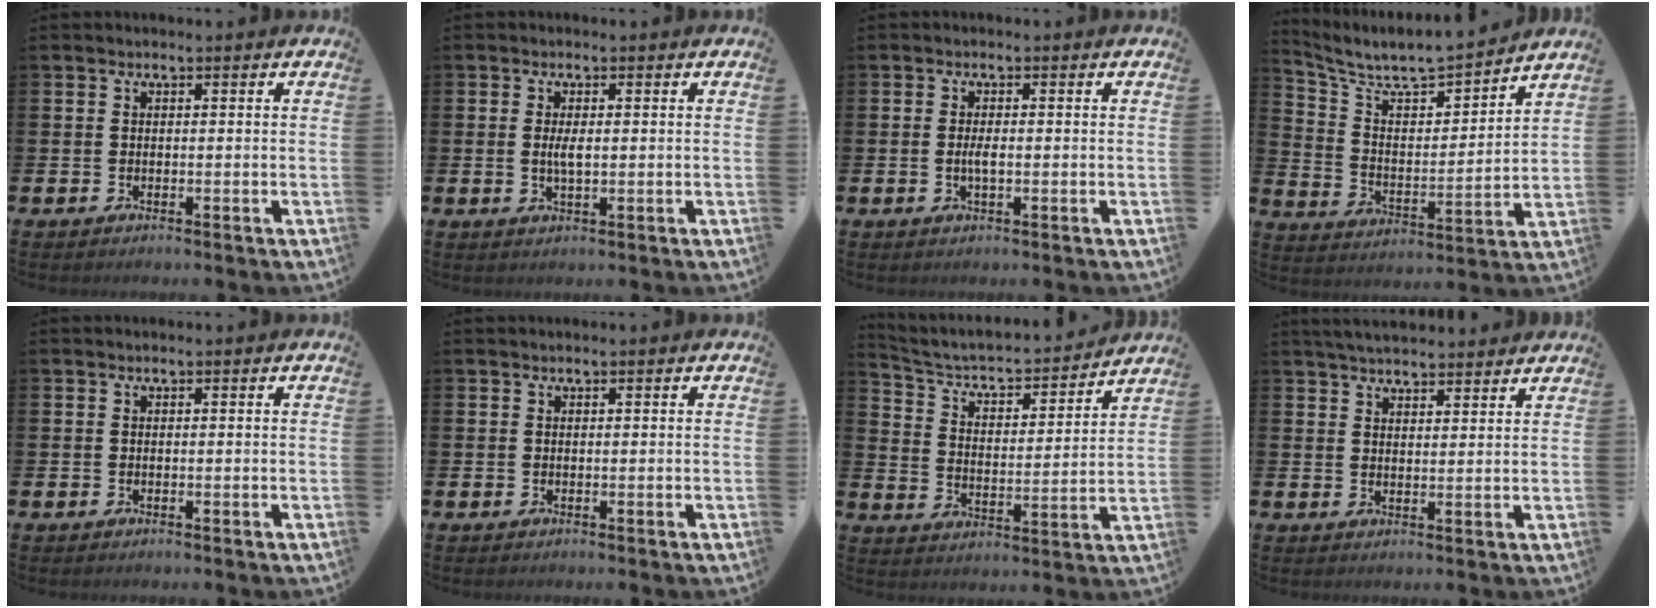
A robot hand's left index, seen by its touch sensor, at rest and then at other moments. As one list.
[{"total": 2.2, "force": [0.2, 0.8, 2.0], "torque": [-0.037, 0.001, 0.001]}, {"total": 1.8, "force": [-0.2, 0.6, 1.7], "torque": [-0.029, -0.001, -0.005]}, {"total": 7.6, "force": [7.0, 1.7, 2.5], "torque": [-0.085, -0.053, 0.118]}, {"total": 0.0}, {"total": 0.0}, {"total": 5.1, "force": [4.6, 1.7, 1.6], "torque": [-0.061, -0.038, 0.068]}, {"total": 3.9, "force": [3.9, 0.6, 0.4], "torque": [-0.013, -0.016, 0.071]}]